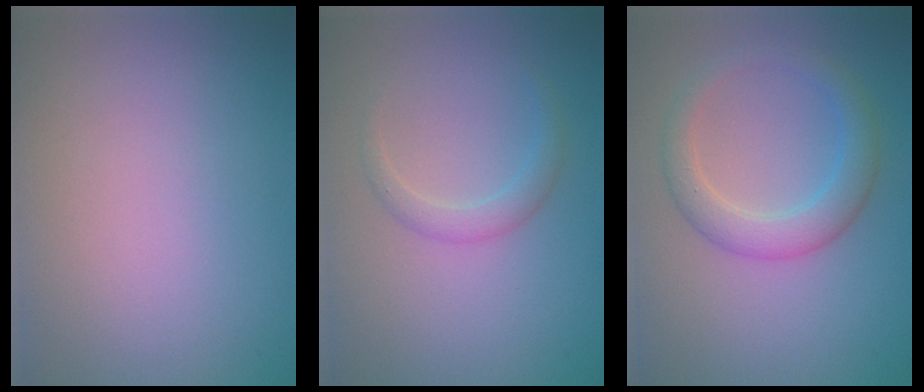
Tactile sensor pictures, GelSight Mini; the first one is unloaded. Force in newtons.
{"total": 1.5, "press": 1.5, "slide": 0.0}
{"total": 3.4, "press": 3.4, "slide": 0.2}